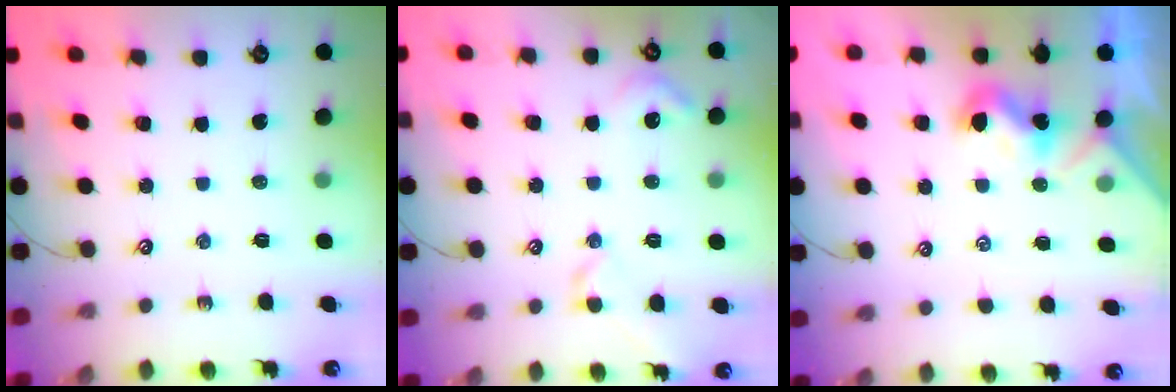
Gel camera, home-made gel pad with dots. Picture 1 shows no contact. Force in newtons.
{"total": 4.1, "press": 4.0, "slide": 0.9}
{"total": 1.3, "press": 1.3, "slide": 0.4}